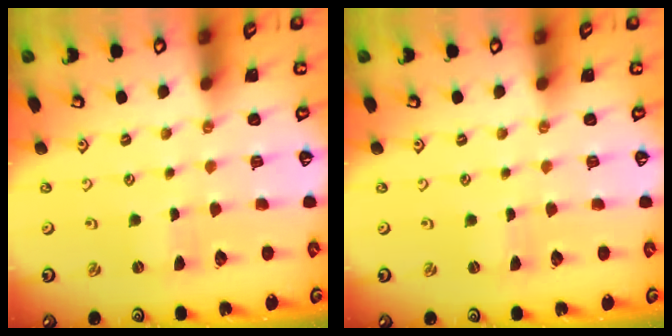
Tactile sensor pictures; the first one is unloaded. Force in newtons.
{"total": 0.0}